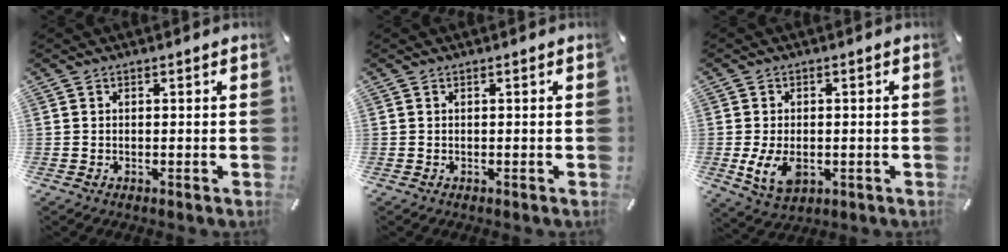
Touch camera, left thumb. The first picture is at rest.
{"total": 0.0}
{"total": 7.3, "force": [-1.3, 4.9, 5.3], "torque": [-0.112, -0.003, -0.023]}